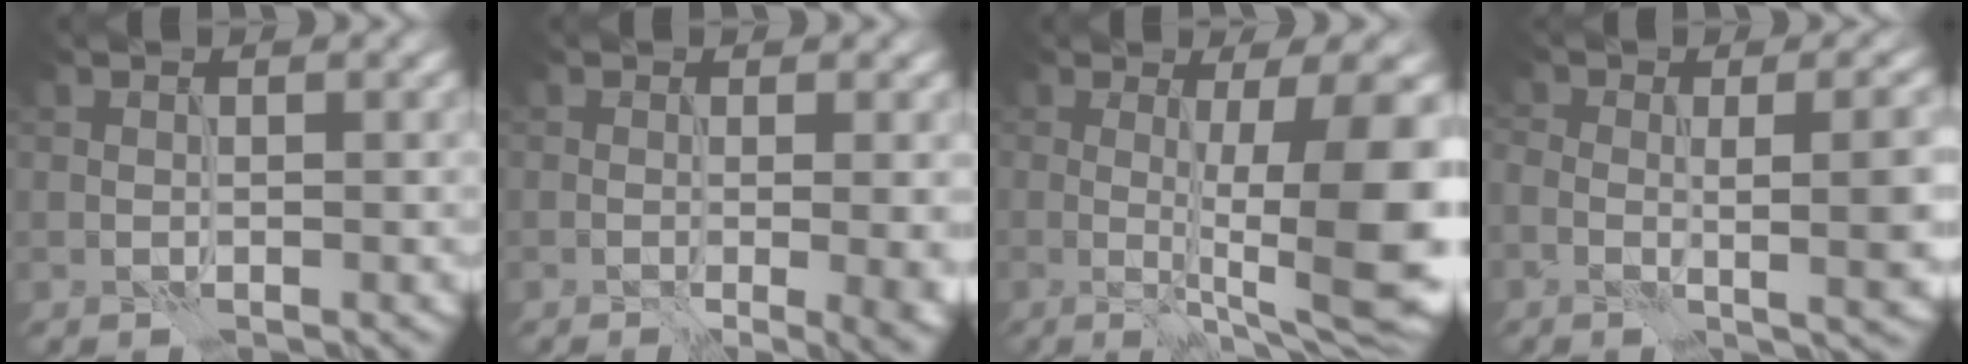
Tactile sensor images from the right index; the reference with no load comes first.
{"total": 6.8, "force": [-0.2, 3.5, 5.8], "torque": [0.001, 0.007, -0.002]}
{"total": 10.6, "force": [-0.8, 2.3, 10.3], "torque": [-0.133, -0.001, -0.011]}
{"total": 7.4, "force": [-0.7, 3.1, 6.7], "torque": [-0.079, -0.009, -0.005]}